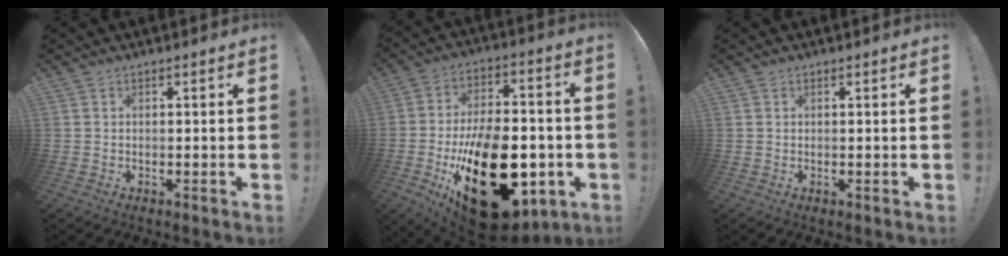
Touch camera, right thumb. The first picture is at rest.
{"total": 32.4, "force": [-9.9, 17.7, 25.3], "torque": [-0.420, 0.057, -0.133]}
{"total": 0.6, "force": [0.3, 0.5, -0.1], "torque": [0.008, -0.002, 0.006]}